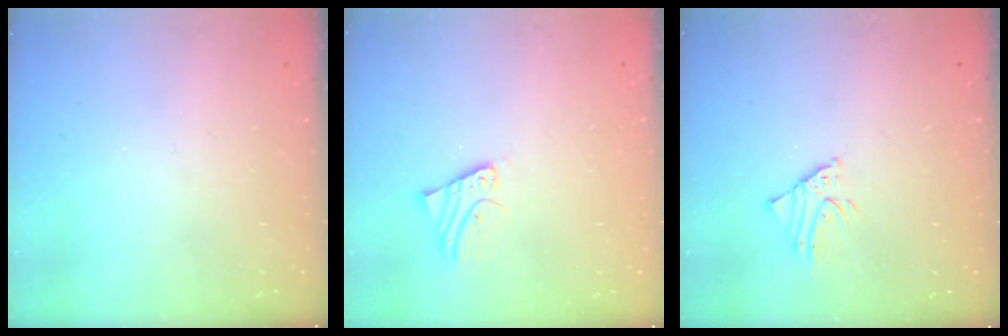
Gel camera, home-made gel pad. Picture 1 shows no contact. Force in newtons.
{"total": 2.6, "press": 2.6, "slide": 0.1}
{"total": 1.7, "press": 1.7, "slide": 0.0}